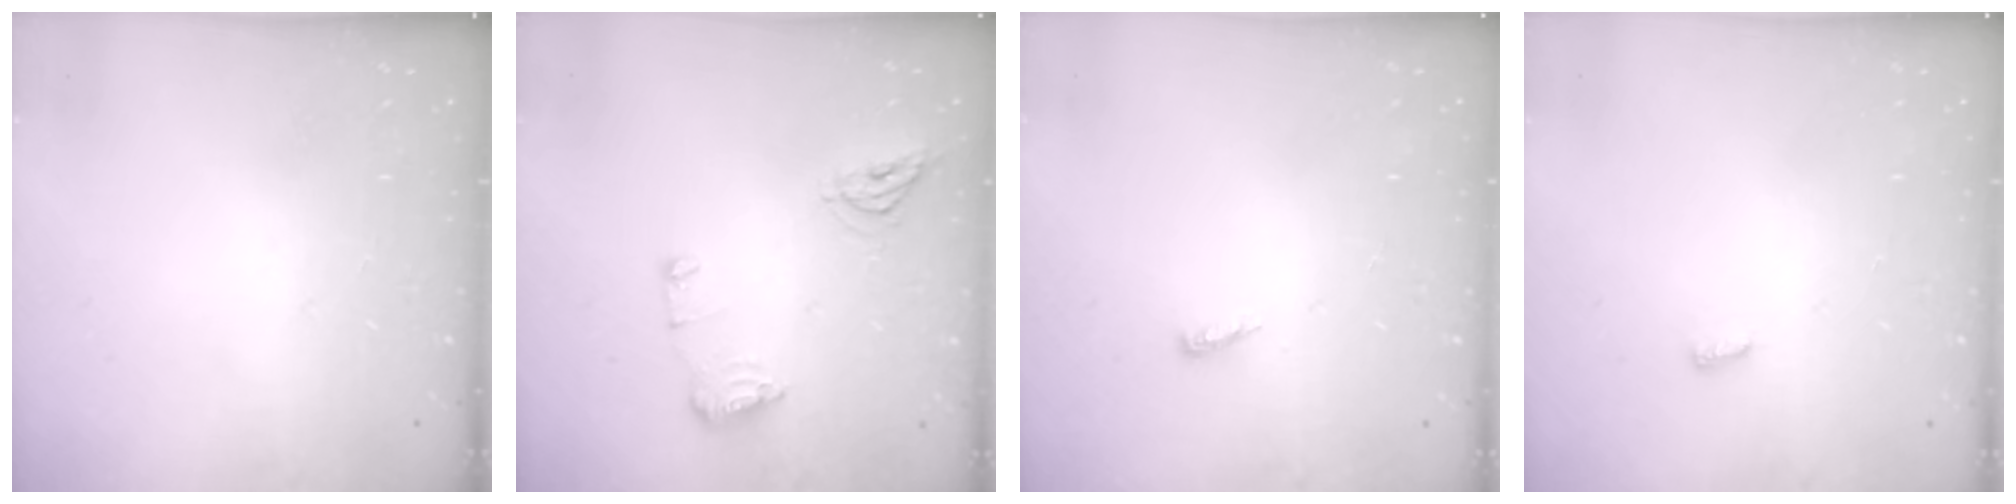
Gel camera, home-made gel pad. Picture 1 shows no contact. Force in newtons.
{"total": 8.6, "press": 8.5, "slide": 0.1}
{"total": 4.6, "press": 4.5, "slide": 0.9}
{"total": 2.8, "press": 2.8, "slide": 0.5}